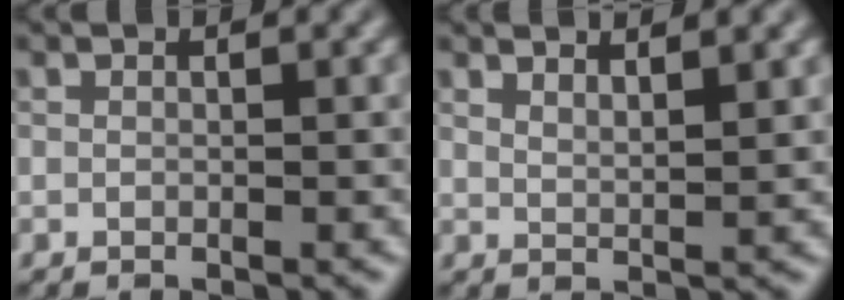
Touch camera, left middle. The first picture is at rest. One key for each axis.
{"total": 2.6, "fx": 2.1, "fy": 0.7, "fz": 1.4, "tx": -0.007, "ty": 0.004, "tz": 0.026}